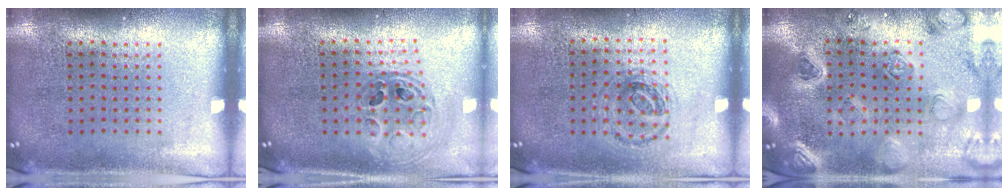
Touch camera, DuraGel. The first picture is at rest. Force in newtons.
{"total": 1.0, "press": 1.0, "slide": 0.2}
{"total": 0.9, "press": 0.9, "slide": 0.2}
{"total": 2.2, "press": 2.2, "slide": 0.2}